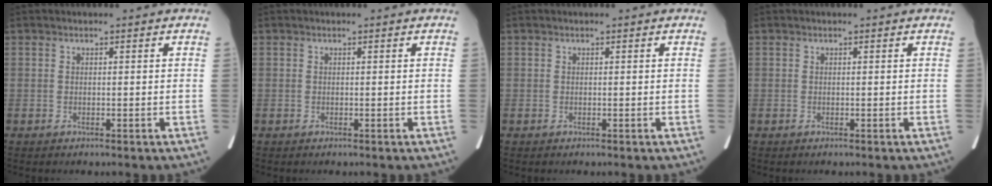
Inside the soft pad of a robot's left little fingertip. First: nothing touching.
{"total": 0.0}
{"total": 0.0}
{"total": 0.0}